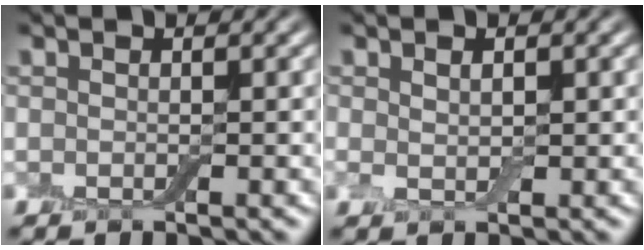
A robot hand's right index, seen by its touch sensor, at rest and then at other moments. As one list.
[{"total": 1.4, "force": [0.4, 0.9, 1.0], "torque": [-0.020, 0.004, 0.006]}]